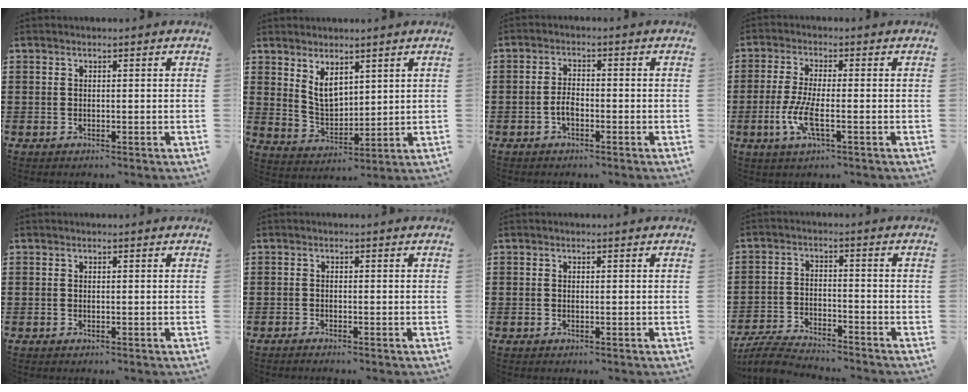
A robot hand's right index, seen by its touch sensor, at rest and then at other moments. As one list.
[{"total": 5.5, "force": [3.0, 3.2, 3.3], "torque": [-0.068, -0.002, 0.055]}, {"total": 2.7, "force": [-1.1, 1.3, 2.0], "torque": [-0.048, 0.002, -0.025]}, {"total": 5.9, "force": [-1.9, 1.4, 5.4], "torque": [-0.118, -0.011, -0.040]}, {"total": 0.0}, {"total": 0.7, "force": [-0.7, 0.0, 0.2], "torque": [-0.005, -0.002, -0.013]}, {"total": 0.0}, {"total": 5.1, "force": [-4.9, 0.5, 1.1], "torque": [-0.033, 0.002, -0.102]}]